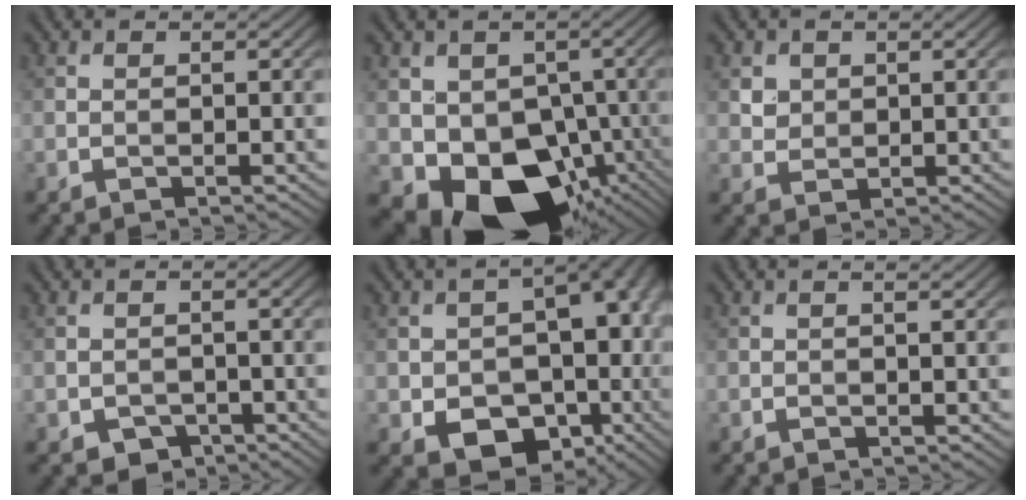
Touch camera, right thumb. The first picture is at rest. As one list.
[{"total": 13.1, "force": [-3.2, 9.9, 7.9], "torque": [-0.131, -0.046, -0.039]}, {"total": 2.4, "force": [1.2, 2.0, 0.7], "torque": [-0.027, -0.010, 0.028]}, {"total": 2.5, "force": [-1.5, 1.8, 1.0], "torque": [-0.016, -0.010, -0.028]}, {"total": 14.7, "force": [-2.7, 10.7, 9.6], "torque": [-0.129, -0.028, -0.026]}, {"total": 0.7, "force": [0.1, -0.1, 0.7], "torque": [-0.013, 0.002, -0.003]}]